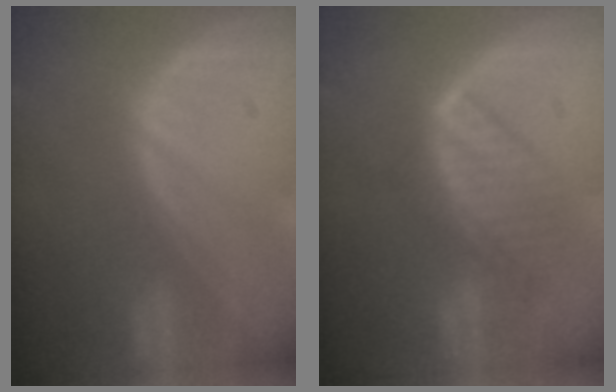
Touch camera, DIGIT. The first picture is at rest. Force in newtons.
{"total": 7.2, "press": 6.6, "slide": 2.9}